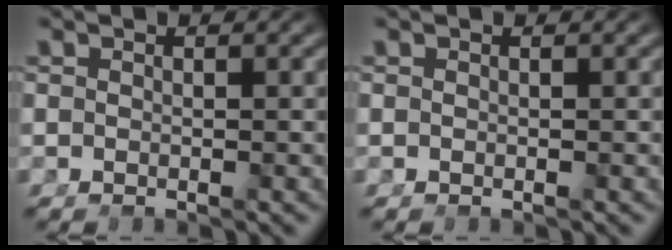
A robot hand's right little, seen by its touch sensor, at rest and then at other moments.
{"total": 0.0}